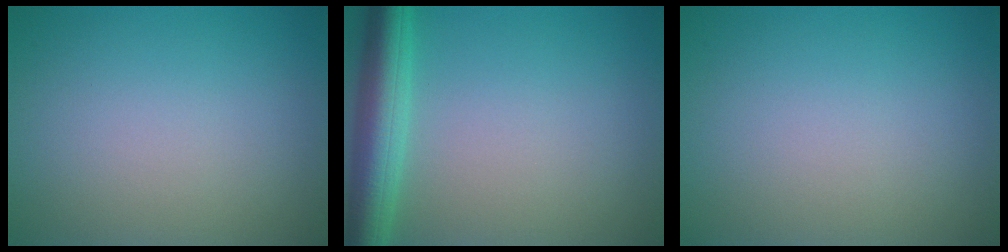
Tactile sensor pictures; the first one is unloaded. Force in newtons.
{"total": 5.4, "press": 5.4, "slide": 0.4}
{"total": 0.0}